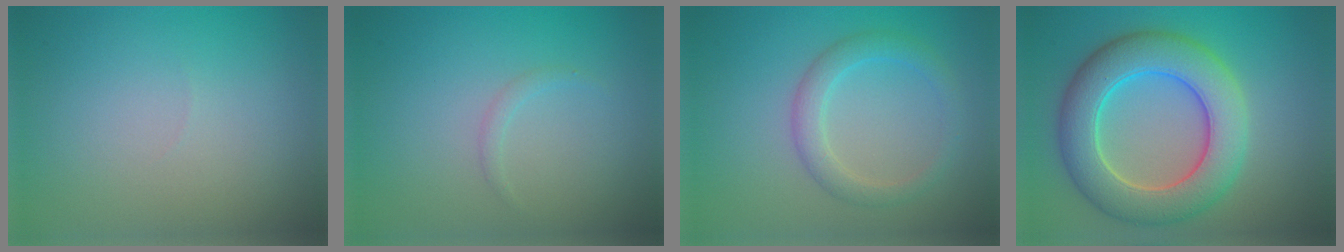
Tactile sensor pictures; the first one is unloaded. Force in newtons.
{"total": 0.7, "press": 0.7, "slide": 0.1}
{"total": 2.7, "press": 2.7, "slide": 0.1}
{"total": 8.2, "press": 8.2, "slide": 0.4}